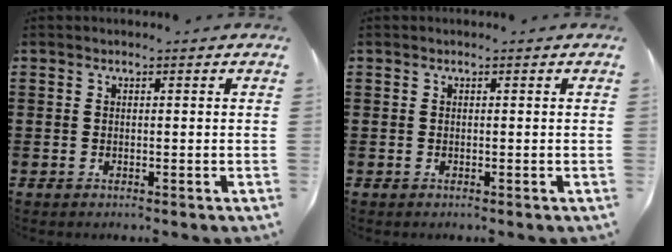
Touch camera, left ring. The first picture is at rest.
{"total": 0.0}